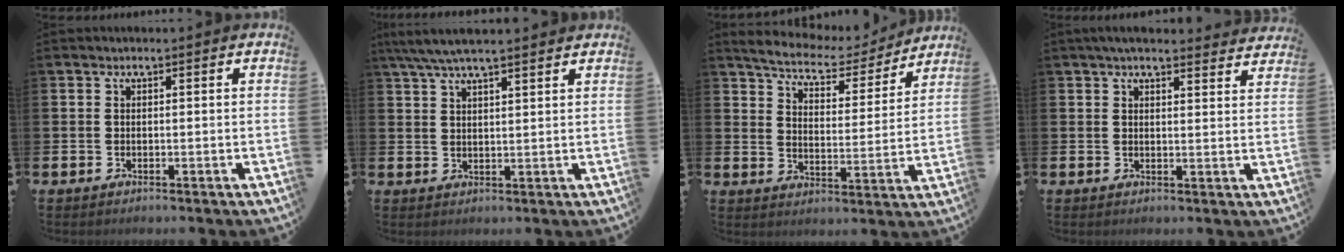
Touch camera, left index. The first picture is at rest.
{"total": 5.7, "force": [5.0, 0.9, 2.7], "torque": [-0.063, -0.008, 0.091]}
{"total": 6.1, "force": [5.8, 1.4, 1.4], "torque": [-0.054, -0.044, 0.095]}
{"total": 4.0, "force": [3.8, 0.6, 1.2], "torque": [-0.022, -0.015, 0.067]}